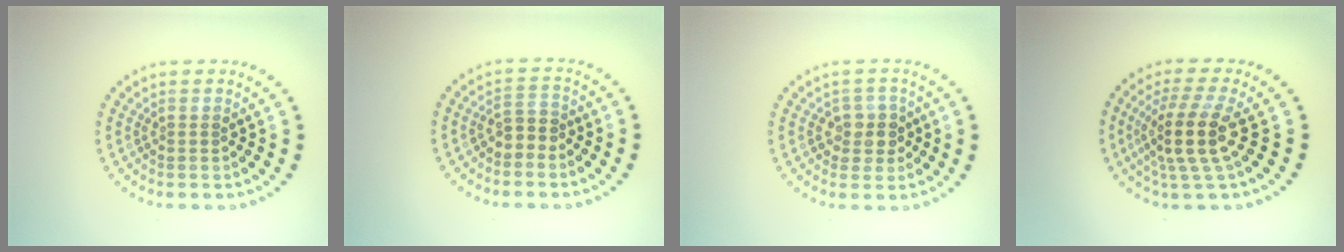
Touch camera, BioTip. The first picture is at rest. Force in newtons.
{"total": 1.7, "press": 1.5, "slide": 0.9}
{"total": 2.5, "press": 2.2, "slide": 1.0}
{"total": 4.4, "press": 3.4, "slide": 2.9}